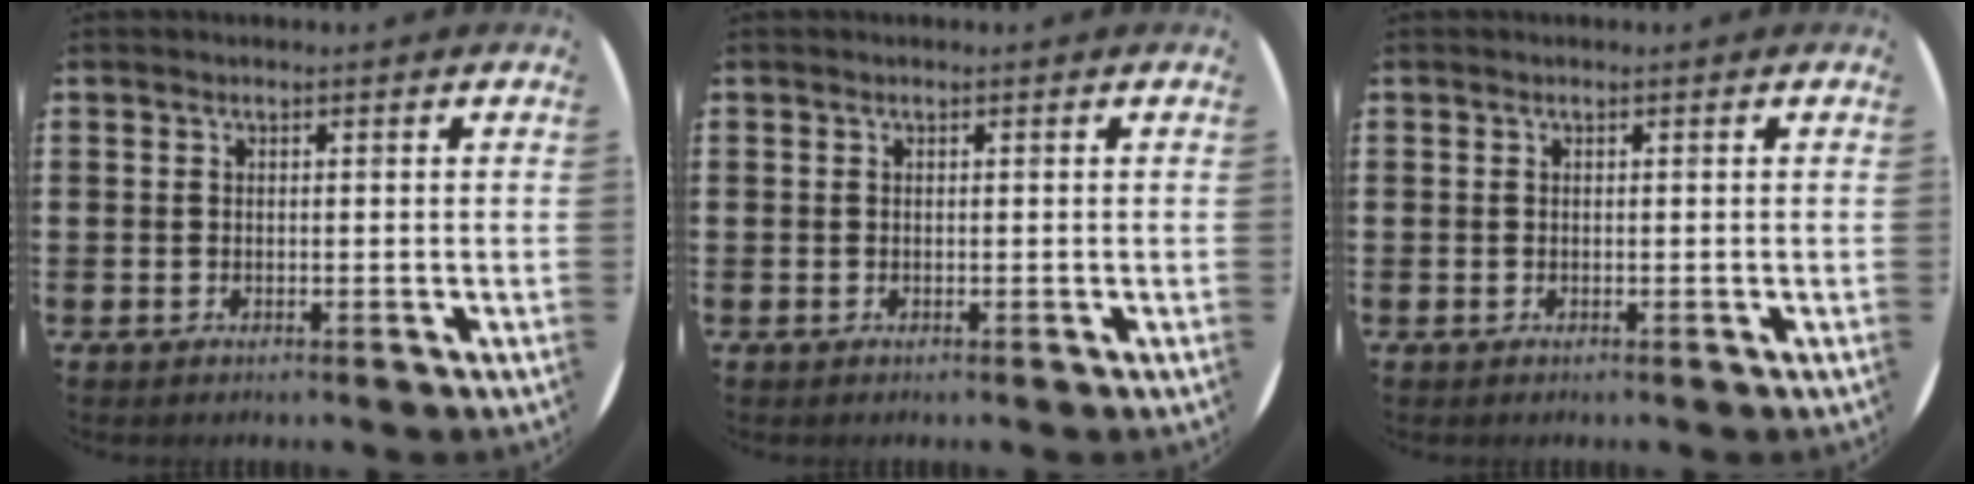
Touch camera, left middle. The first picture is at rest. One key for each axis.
{"total": 0.0}
{"total": 0.0}